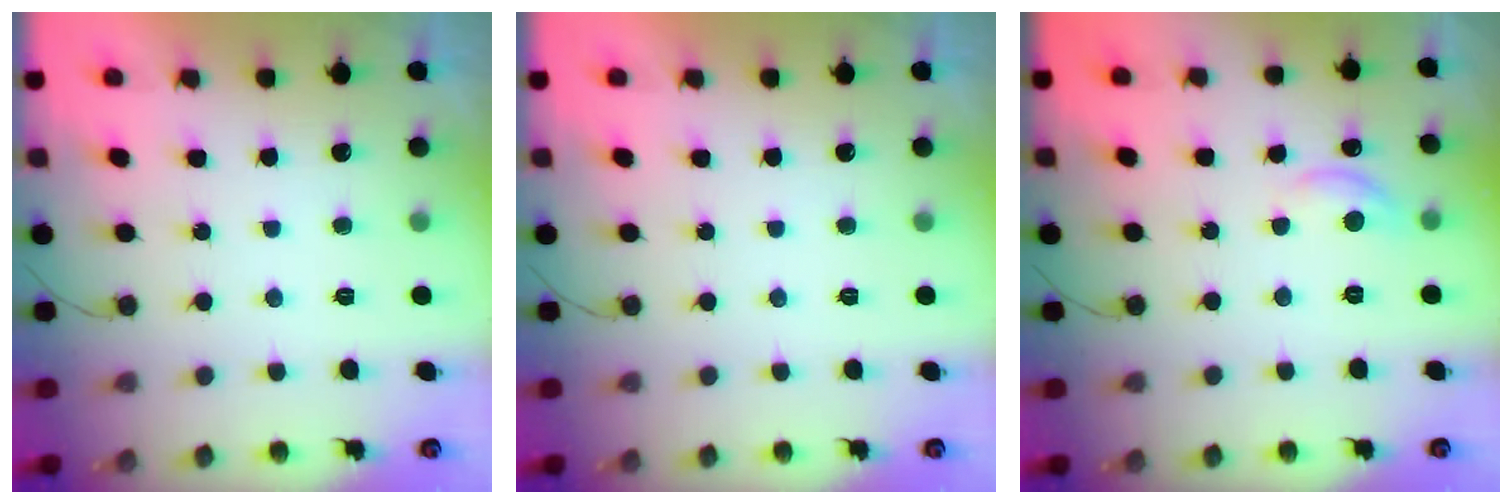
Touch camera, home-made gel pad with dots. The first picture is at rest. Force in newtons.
{"total": 0.0}
{"total": 8.5, "press": 8.4, "slide": 0.5}